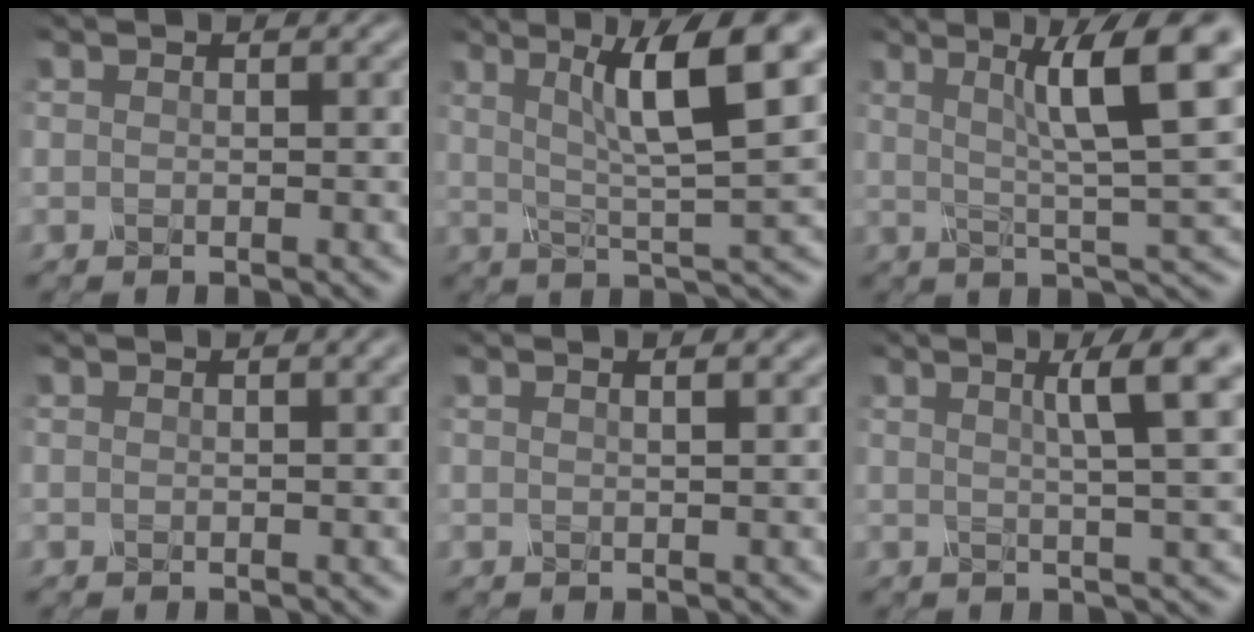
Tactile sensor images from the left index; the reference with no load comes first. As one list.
[{"total": 8.5, "force": [3.0, 1.3, 7.8], "torque": [-0.119, 0.005, 0.051]}, {"total": 8.9, "force": [3.1, 1.3, 8.3], "torque": [-0.119, 0.008, 0.051]}, {"total": 1.2, "force": [0.6, 0.2, 1.0], "torque": [-0.017, 0.003, 0.012]}, {"total": 0.8, "force": [0.5, 0.0, 0.6], "torque": [-0.007, 0.001, 0.000]}, {"total": 5.4, "force": [2.2, 0.8, 4.8], "torque": [-0.053, 0.013, 0.028]}]